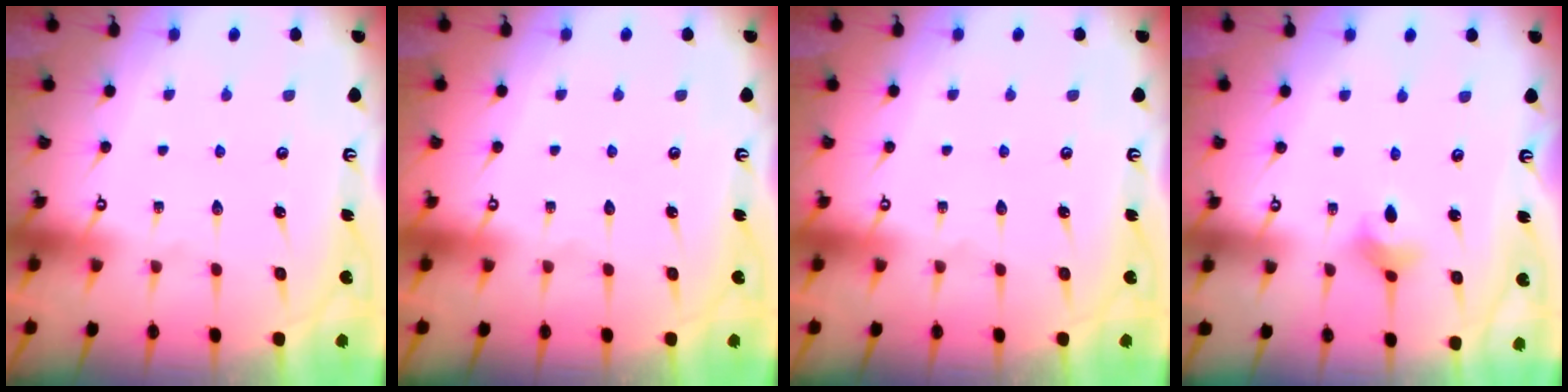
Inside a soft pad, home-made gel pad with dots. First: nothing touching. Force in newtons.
{"total": 0.0}
{"total": 0.0}
{"total": 2.9, "press": 2.9, "slide": 0.4}